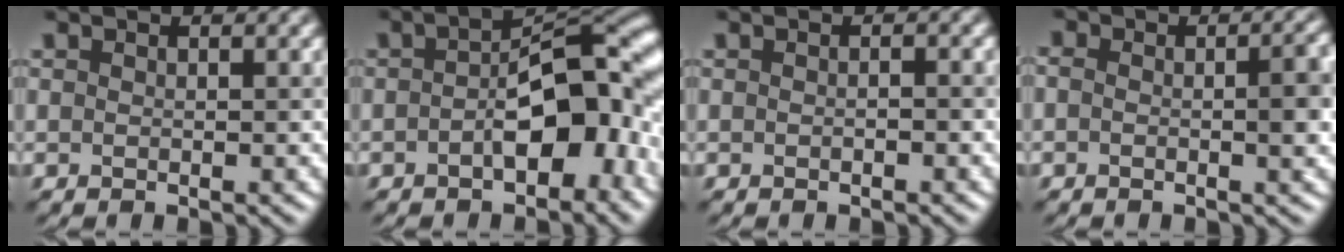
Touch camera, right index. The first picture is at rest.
{"total": 8.2, "force": [-1.9, 3.9, 7.0], "torque": [-0.091, 0.019, -0.036]}
{"total": 0.5, "force": [-0.3, 0.1, 0.4], "torque": [-0.010, 0.001, -0.006]}
{"total": 3.7, "force": [-0.5, 1.7, 3.2], "torque": [-0.038, 0.007, -0.017]}